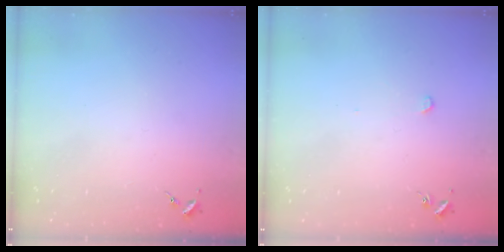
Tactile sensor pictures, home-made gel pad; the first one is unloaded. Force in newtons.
{"total": 2.6, "press": 2.6, "slide": 0.2}